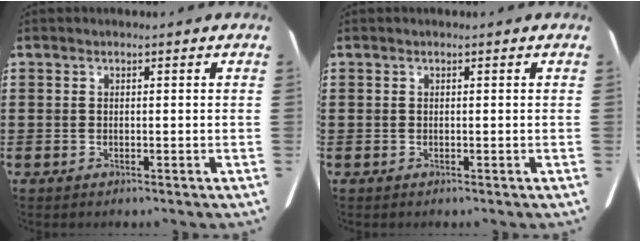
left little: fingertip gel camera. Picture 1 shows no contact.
{"total": 0.0}